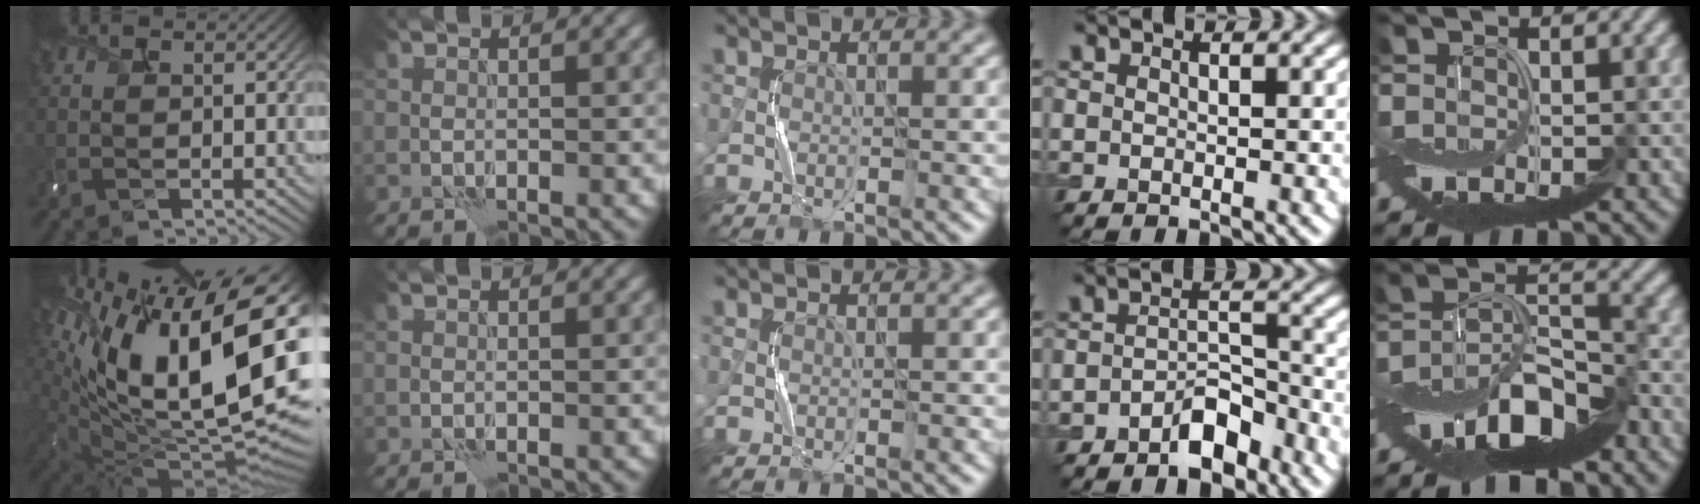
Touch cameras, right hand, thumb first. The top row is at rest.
{"thumb": {"total": 21.4, "force": [5.6, 10.0, 18.1], "torque": [-0.347, 0.002, 0.107]}, "ring": {"total": 3.6, "force": [-2.4, 1.5, 2.1], "torque": [-0.028, 0.013, -0.044]}, "little": {"total": 10.0, "force": [-6.2, 3.7, 7.0], "torque": [-0.121, 0.007, -0.120]}}